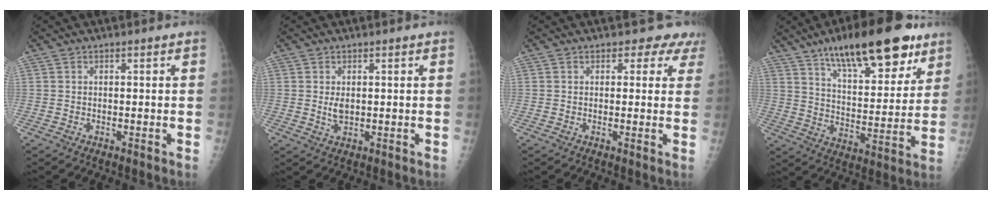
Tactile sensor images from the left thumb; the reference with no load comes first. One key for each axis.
{"total": 2.3, "fx": 0.5, "fy": 1.3, "fz": 1.8, "tx": -0.032, "ty": -0.007, "tz": 0.014}
{"total": 3.9, "fx": 3.1, "fy": 2.3, "fz": 0.6, "tx": 0.028, "ty": -0.014, "tz": 0.019}
{"total": 21.8, "fx": 14.2, "fy": 7.6, "fz": 14.8, "tx": -0.187, "ty": -0.052, "tz": 0.224}